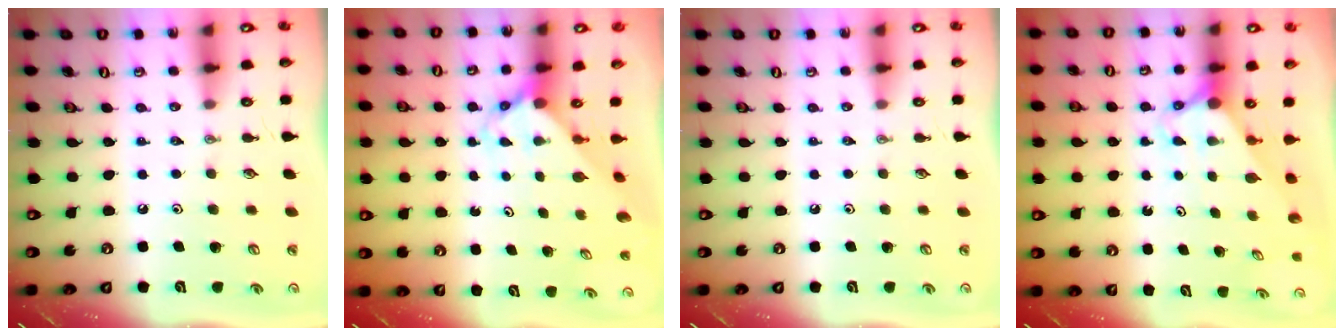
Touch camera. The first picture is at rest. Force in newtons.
{"total": 3.6, "press": 3.6, "slide": 0.3}
{"total": 0.0}
{"total": 2.8, "press": 2.8, "slide": 0.0}